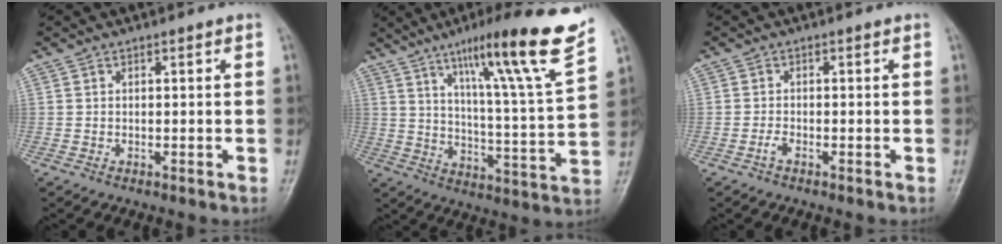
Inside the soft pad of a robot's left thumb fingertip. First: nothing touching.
{"total": 20.5, "force": [13.2, 0.7, 15.8], "torque": [-0.215, -0.063, 0.198]}
{"total": 1.1, "force": [-0.7, 0.4, 0.7], "torque": [-0.017, 0.001, -0.016]}